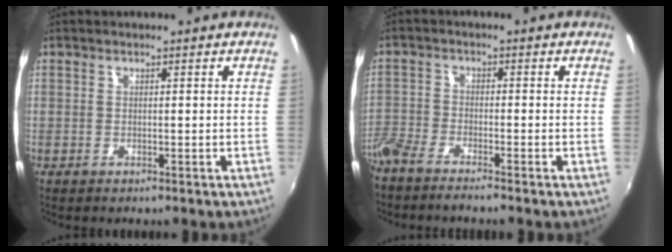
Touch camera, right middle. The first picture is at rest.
{"total": 5.4, "force": [-4.8, 0.6, 2.5], "torque": [-0.073, -0.013, -0.100]}